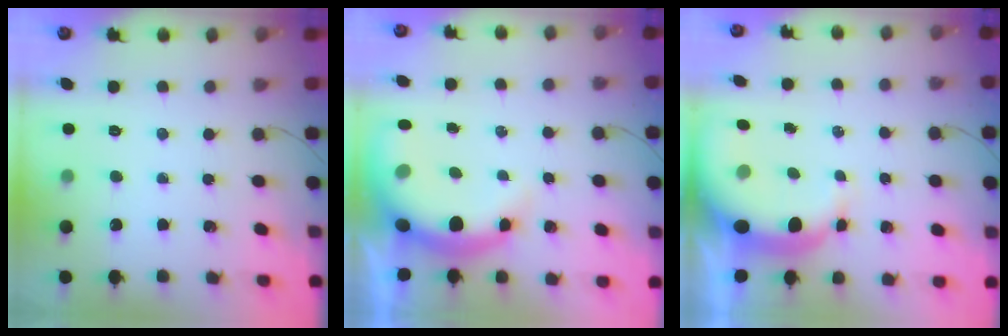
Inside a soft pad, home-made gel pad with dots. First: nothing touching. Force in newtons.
{"total": 10.5, "press": 10.2, "slide": 2.6}
{"total": 6.8, "press": 6.6, "slide": 1.8}